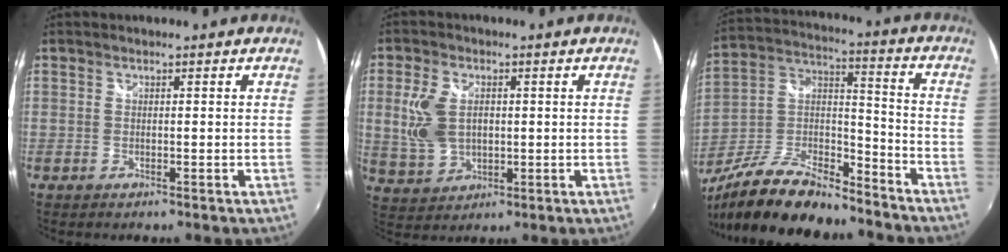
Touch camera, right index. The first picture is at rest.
{"total": 8.9, "force": [0.9, 5.9, 6.6], "torque": [-0.146, 0.005, 0.026]}
{"total": 20.4, "force": [-15.0, 6.6, 12.0], "torque": [-0.247, -0.004, -0.259]}